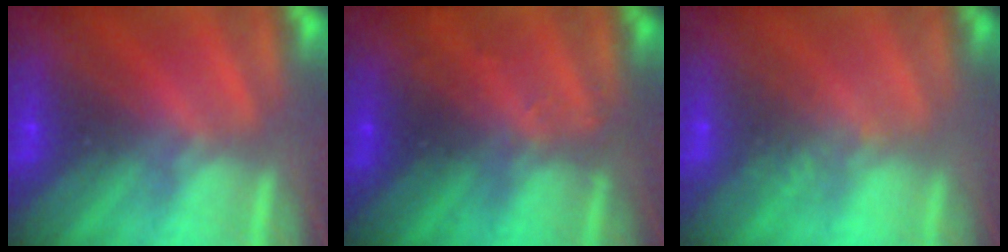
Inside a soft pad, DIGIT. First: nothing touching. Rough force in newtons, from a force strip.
{"total": 2.4}
{"total": 2.7}